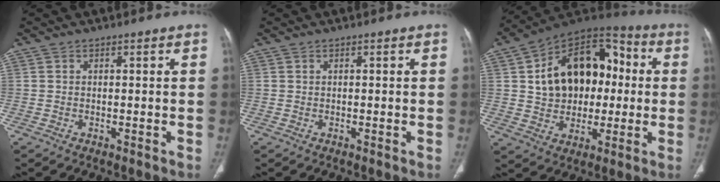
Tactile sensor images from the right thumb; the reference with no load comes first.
{"total": 0.0}
{"total": 21.3, "force": [2.5, 14.9, 15.1], "torque": [-0.198, 0.031, 0.043]}